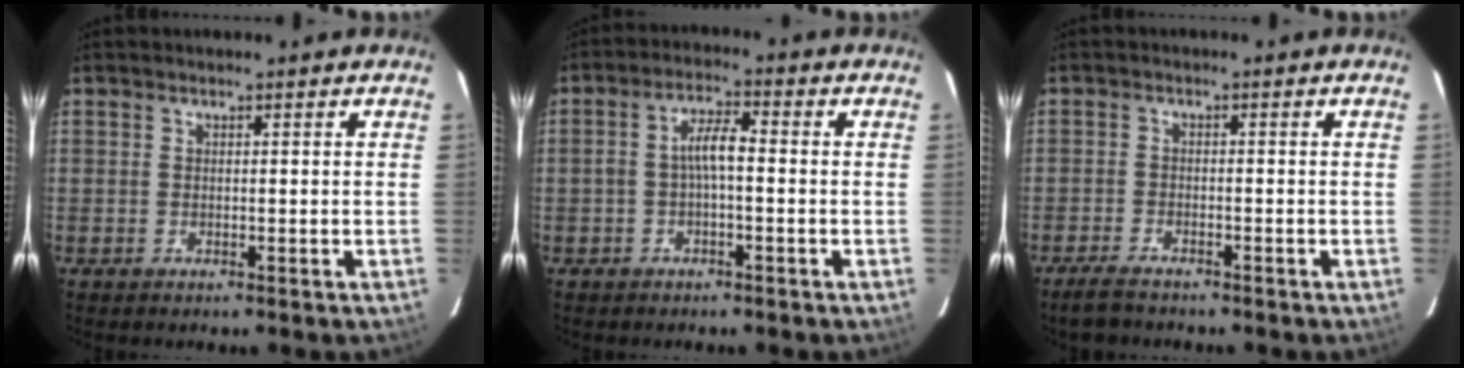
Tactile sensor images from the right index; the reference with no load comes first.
{"total": 4.4, "force": [-0.8, 1.3, 4.1], "torque": [-0.082, 0.014, -0.012]}
{"total": 3.1, "force": [-2.7, 0.8, 1.2], "torque": [-0.039, -0.005, -0.053]}